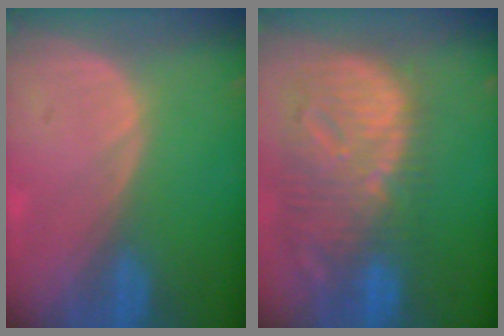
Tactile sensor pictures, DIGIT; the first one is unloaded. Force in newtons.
{"total": 12.7, "press": 10.9, "slide": 6.4}